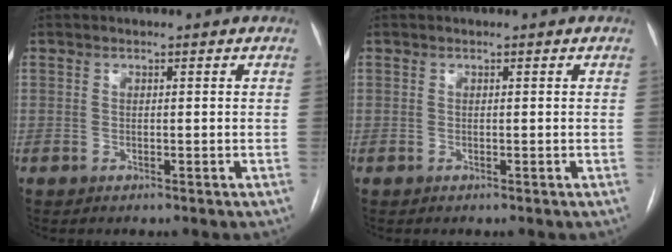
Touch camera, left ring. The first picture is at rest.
{"total": 0.0}